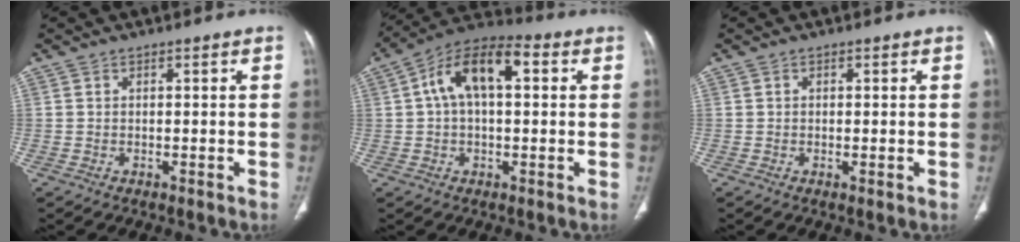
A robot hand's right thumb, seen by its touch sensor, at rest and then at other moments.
{"total": 12.1, "force": [2.9, 4.8, 10.7], "torque": [-0.205, 0.038, 0.044]}
{"total": 0.7, "force": [-0.1, 0.2, 0.7], "torque": [-0.017, -0.003, -0.003]}